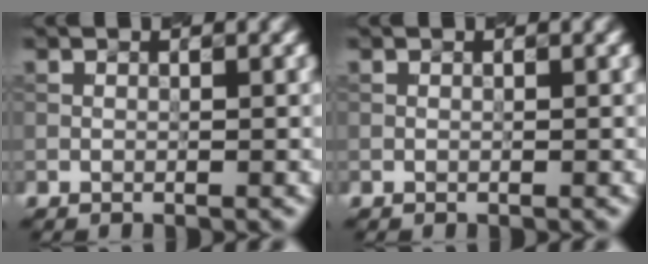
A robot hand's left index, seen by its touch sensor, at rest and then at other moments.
{"total": 0.0}